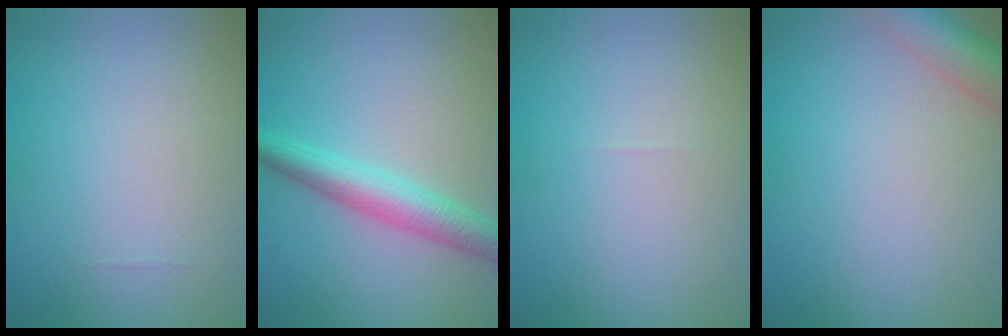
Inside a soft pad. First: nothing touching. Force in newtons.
{"total": 4.3, "press": 4.3, "slide": 0.2}
{"total": 0.0}
{"total": 4.9, "press": 4.8, "slide": 0.4}